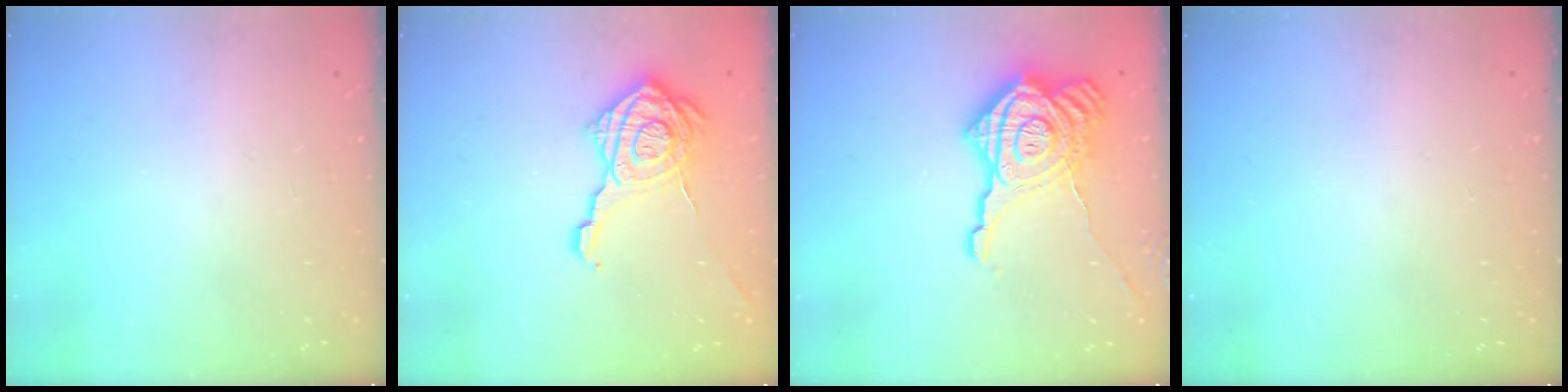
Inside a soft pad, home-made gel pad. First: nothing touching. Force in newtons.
{"total": 20.4, "press": 20.3, "slide": 1.4}
{"total": 24.3, "press": 24.2, "slide": 1.8}
{"total": 0.0}